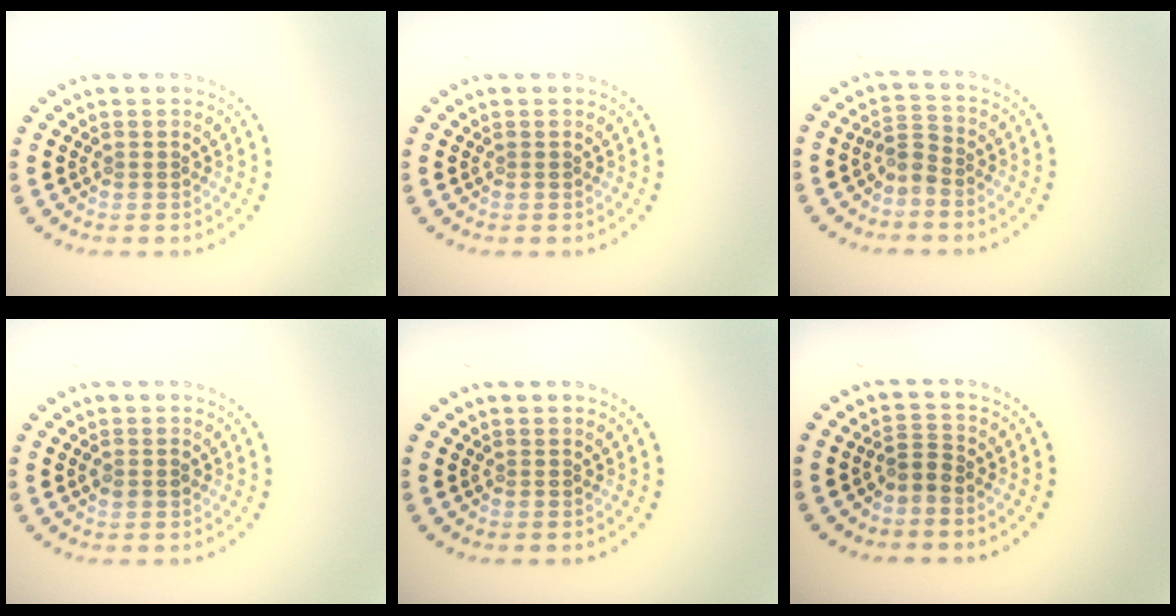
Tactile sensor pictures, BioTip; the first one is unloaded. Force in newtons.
{"total": 0.0}
{"total": 1.7, "press": 1.4, "slide": 1.0}
{"total": 0.9, "press": 0.9, "slide": 0.1}
{"total": 0.0}
{"total": 1.7, "press": 1.2, "slide": 1.2}